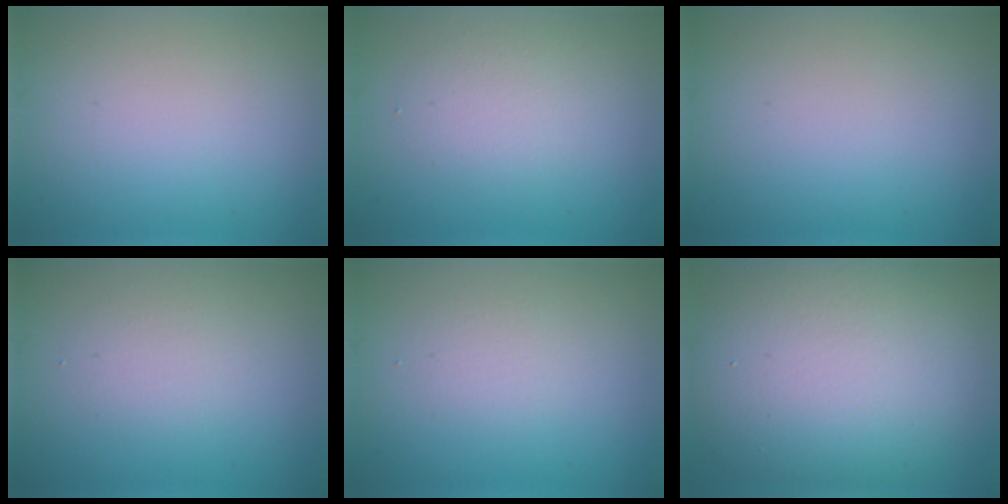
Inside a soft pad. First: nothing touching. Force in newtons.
{"total": 2.1, "press": 2.1, "slide": 0.0}
{"total": 0.0}
{"total": 1.9, "press": 1.9, "slide": 0.2}
{"total": 1.4, "press": 1.4, "slide": 0.1}
{"total": 12.7, "press": 12.7, "slide": 0.6}